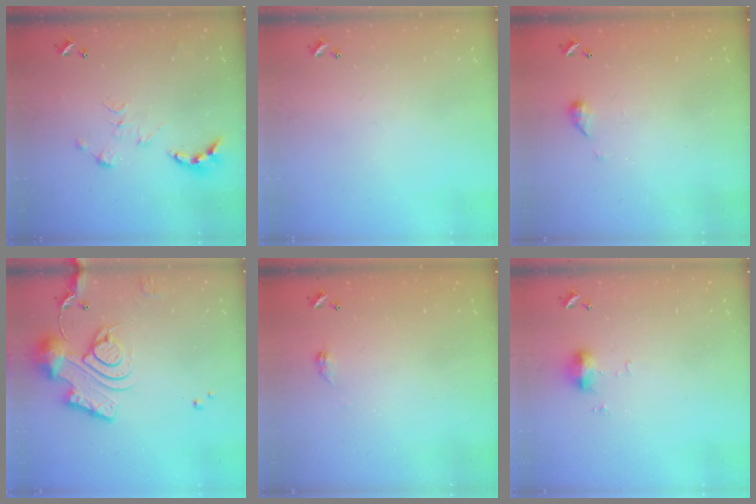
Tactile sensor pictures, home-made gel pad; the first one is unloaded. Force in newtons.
{"total": 0.0}
{"total": 3.6, "press": 3.5, "slide": 0.5}
{"total": 15.2, "press": 15.2, "slide": 1.5}
{"total": 2.8, "press": 2.7, "slide": 0.5}
{"total": 5.6, "press": 5.5, "slide": 0.8}